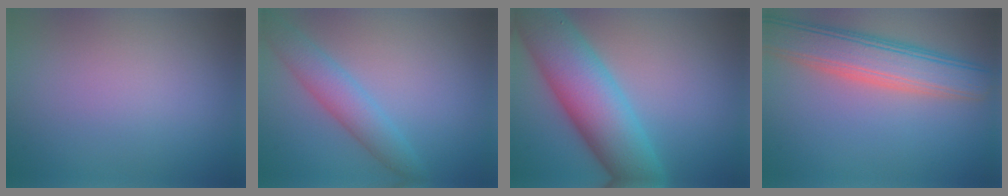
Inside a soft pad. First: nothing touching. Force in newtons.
{"total": 3.5, "press": 3.5, "slide": 0.0}
{"total": 10.2, "press": 10.2, "slide": 0.2}
{"total": 6.9, "press": 6.9, "slide": 0.5}